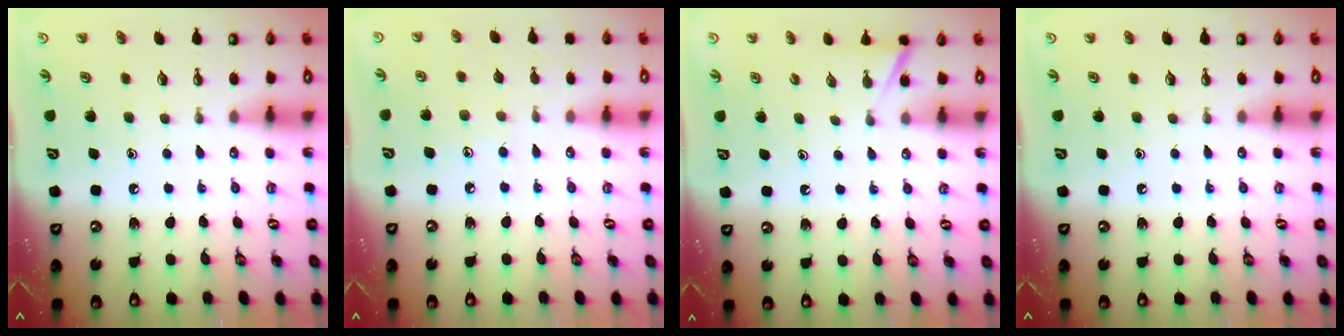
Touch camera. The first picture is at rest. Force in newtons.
{"total": 5.5, "press": 5.5, "slide": 0.4}
{"total": 2.4, "press": 2.4, "slide": 0.2}
{"total": 0.0}